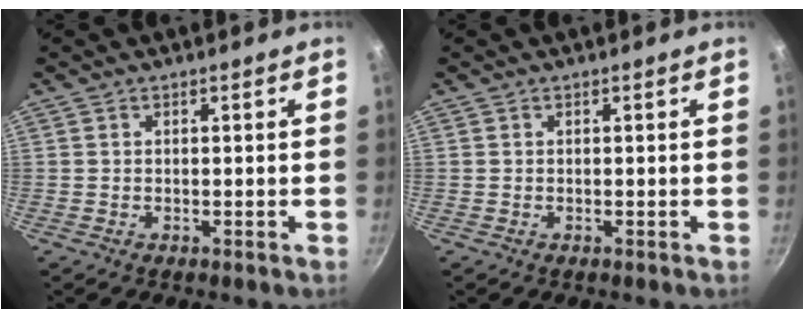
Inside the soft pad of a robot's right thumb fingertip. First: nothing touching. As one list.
[{"total": 0.0}]